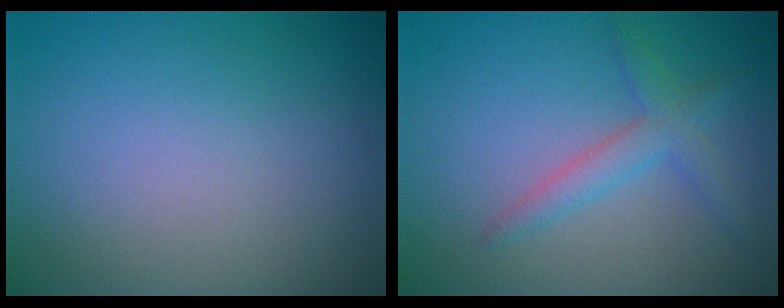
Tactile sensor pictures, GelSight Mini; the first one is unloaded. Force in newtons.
{"total": 2.5, "press": 2.5, "slide": 0.1}